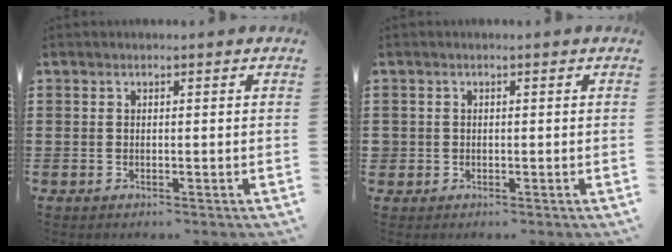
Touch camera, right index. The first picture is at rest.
{"total": 1.0, "force": [-0.2, 0.9, 0.1], "torque": [-0.004, 0.004, -0.007]}